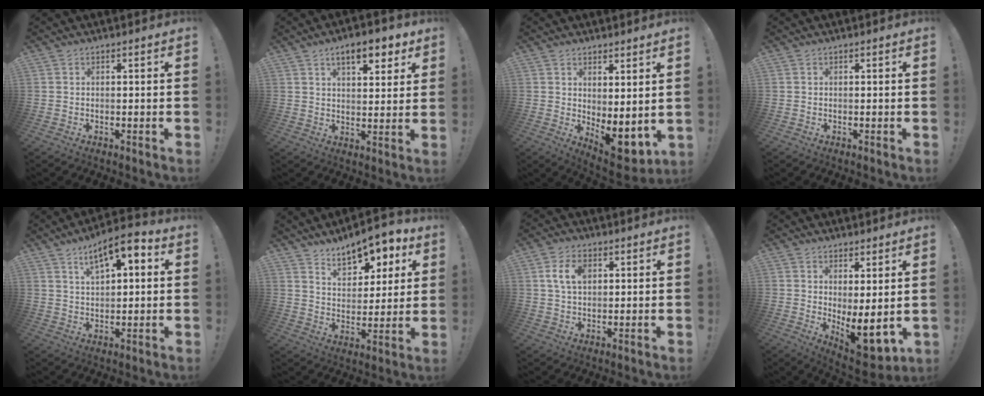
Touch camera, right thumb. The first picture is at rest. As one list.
[{"total": 9.1, "force": [5.4, 3.5, 6.4], "torque": [-0.092, -0.020, 0.093]}, {"total": 6.5, "force": [0.3, 3.2, 5.6], "torque": [-0.043, -0.033, 0.014]}, {"total": 0.0}, {"total": 9.3, "force": [4.6, 3.8, 7.2], "torque": [-0.109, -0.022, 0.079]}, {"total": 11.6, "force": [8.5, 5.8, 5.3], "torque": [-0.080, -0.058, 0.156]}, {"total": 7.2, "force": [2.0, 4.4, 5.3], "torque": [-0.094, 0.008, 0.039]}, {"total": 9.3, "force": [-0.5, 3.3, 8.7], "torque": [-0.079, -0.034, 0.001]}]